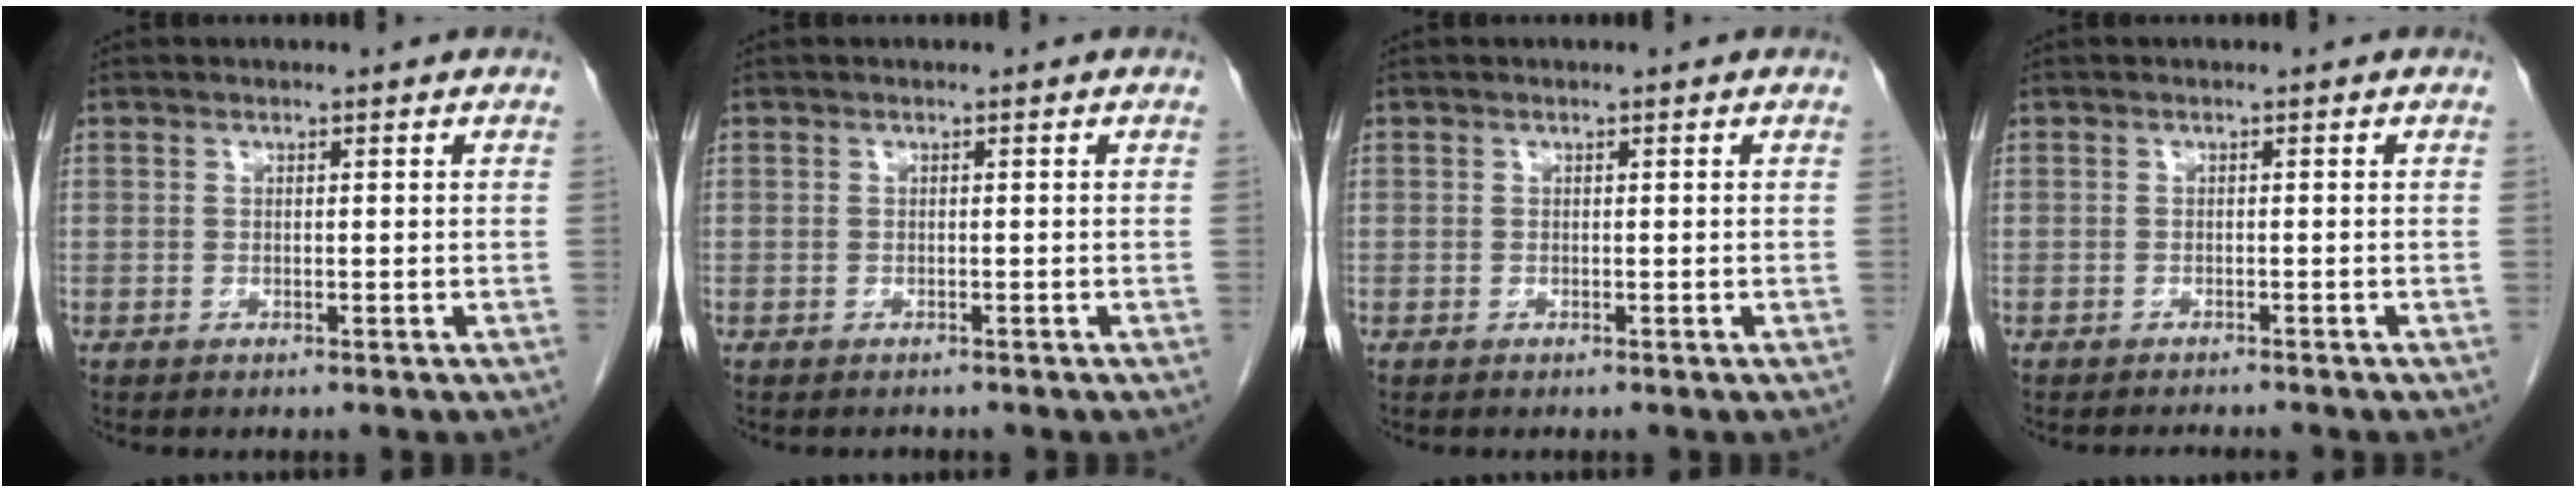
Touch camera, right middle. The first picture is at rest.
{"total": 0.5, "force": [-0.5, 0.2, 0.0], "torque": [-0.006, 0.000, -0.009]}
{"total": 0.0}
{"total": 1.9, "force": [-1.9, -0.2, 0.4], "torque": [-0.003, -0.004, -0.024]}